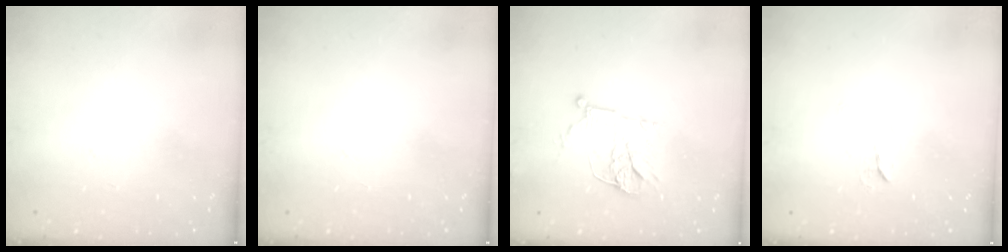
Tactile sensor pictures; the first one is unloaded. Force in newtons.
{"total": 0.0}
{"total": 11.2, "press": 11.1, "slide": 0.7}
{"total": 5.5, "press": 5.5, "slide": 0.4}